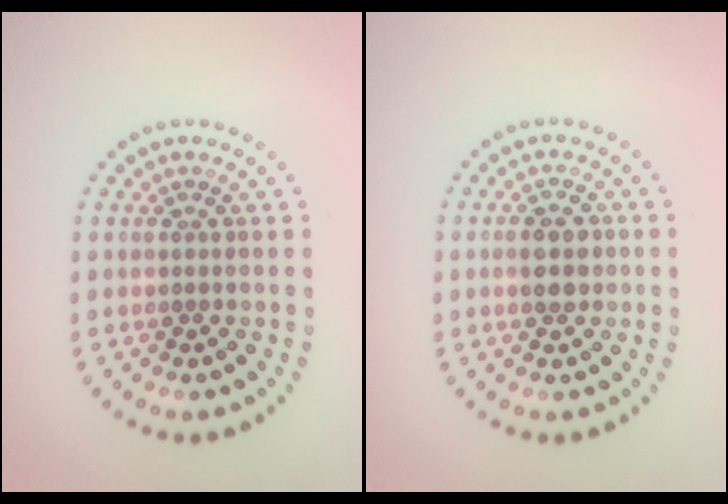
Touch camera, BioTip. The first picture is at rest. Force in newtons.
{"total": 2.9, "press": 2.9, "slide": 0.1}